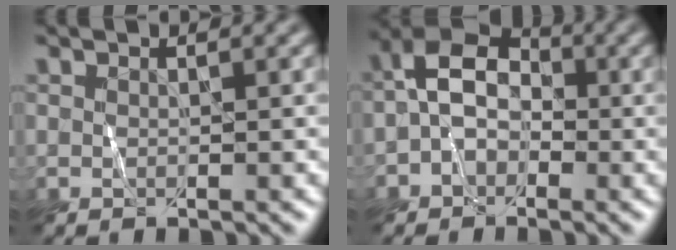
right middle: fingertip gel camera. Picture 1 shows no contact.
{"total": 4.8, "force": [-1.0, 3.5, 3.1], "torque": [-0.048, 0.025, -0.031]}